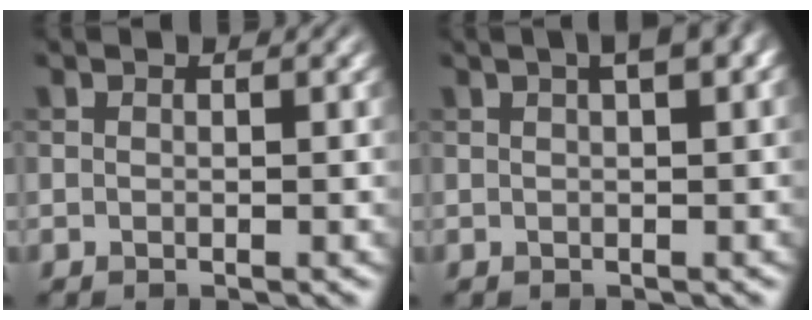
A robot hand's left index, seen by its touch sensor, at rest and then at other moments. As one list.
[{"total": 3.0, "force": [1.4, 0.8, 2.6], "torque": [-0.027, 0.011, 0.013]}]